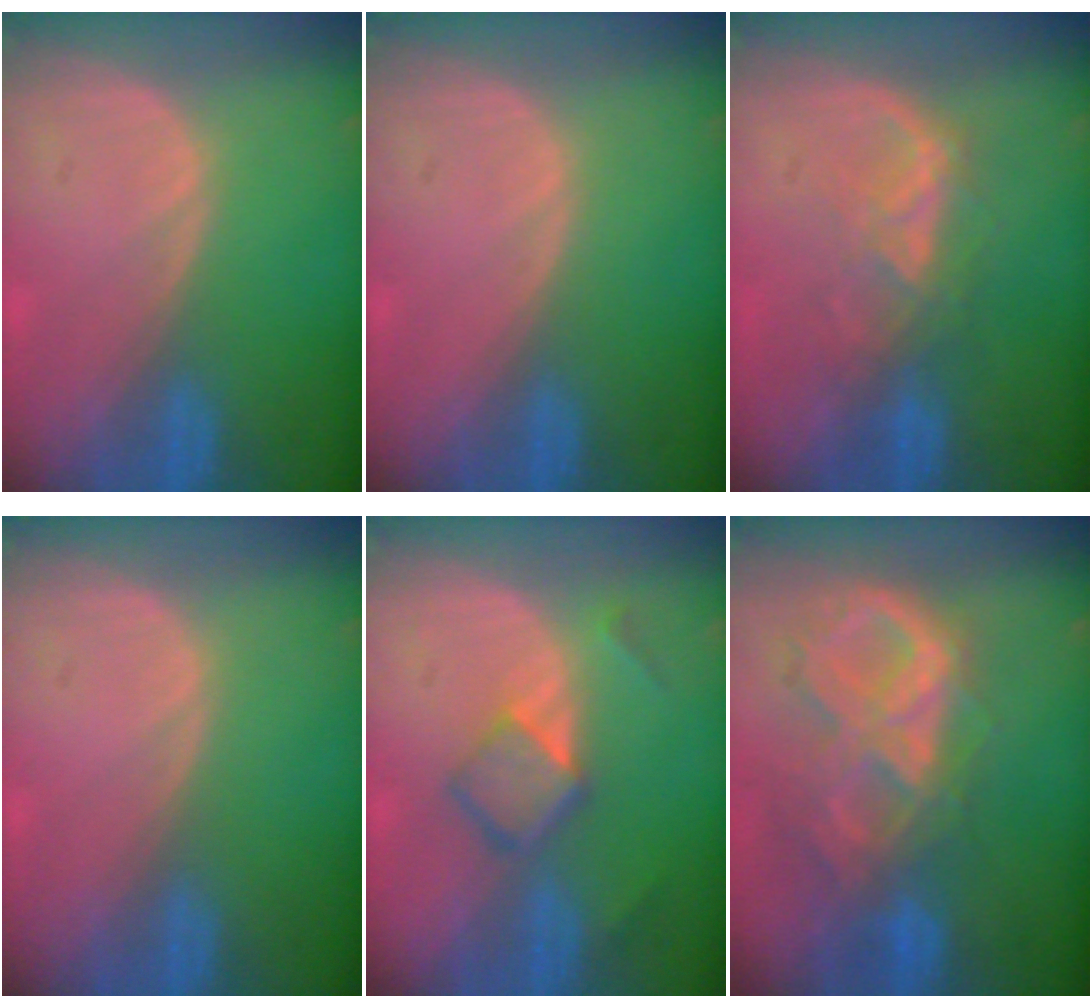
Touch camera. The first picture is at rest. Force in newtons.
{"total": 0.0}
{"total": 4.6, "press": 4.6, "slide": 0.6}
{"total": 0.0}
{"total": 5.0, "press": 4.6, "slide": 2.0}
{"total": 10.6, "press": 9.0, "slide": 5.6}